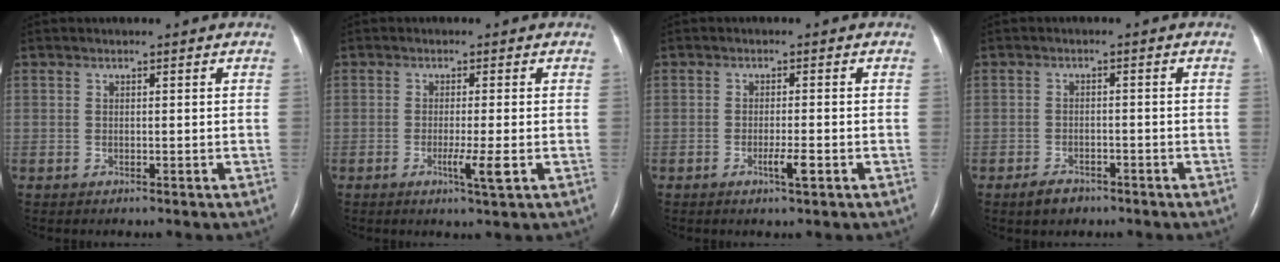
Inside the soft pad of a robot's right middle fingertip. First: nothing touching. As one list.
[{"total": 3.2, "force": [-1.1, -0.5, 3.0], "torque": [-0.055, -0.009, -0.017]}, {"total": 2.5, "force": [-1.1, 0.1, 2.2], "torque": [-0.041, -0.003, -0.019]}, {"total": 2.9, "force": [-2.2, 1.5, 1.3], "torque": [-0.031, 0.000, -0.029]}]